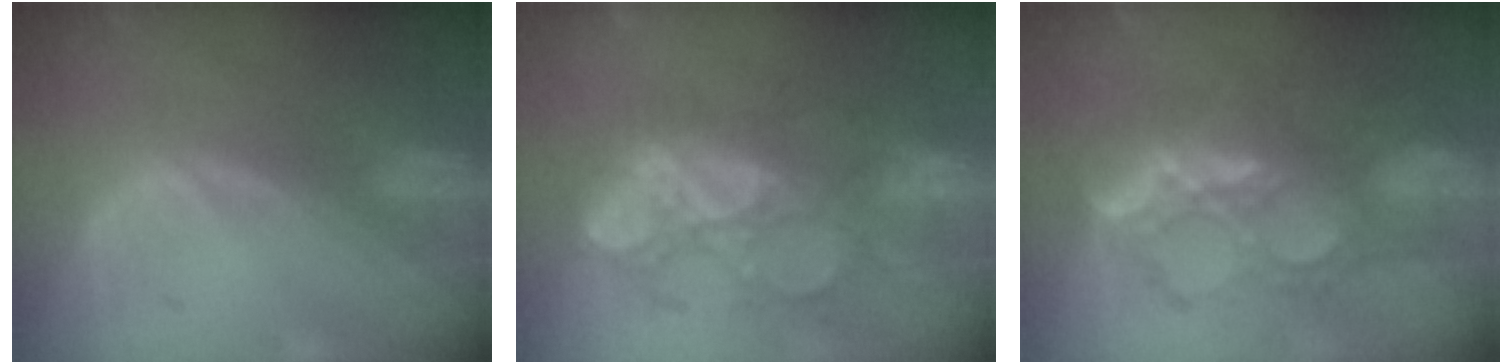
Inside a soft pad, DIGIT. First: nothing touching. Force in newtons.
{"total": 9.2, "press": 9.2, "slide": 0.5}
{"total": 8.9, "press": 8.5, "slide": 2.8}